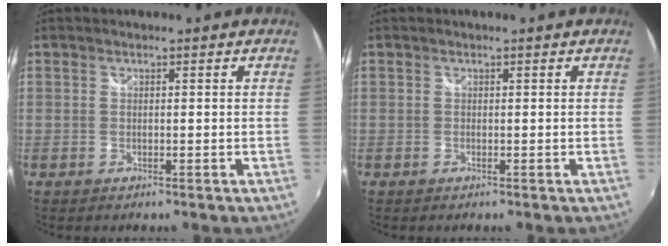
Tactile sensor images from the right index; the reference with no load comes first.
{"total": 0.0}